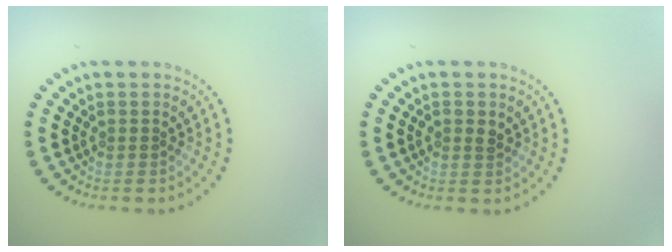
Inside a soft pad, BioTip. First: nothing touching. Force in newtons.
{"total": 1.1, "press": 1.1, "slide": 0.1}